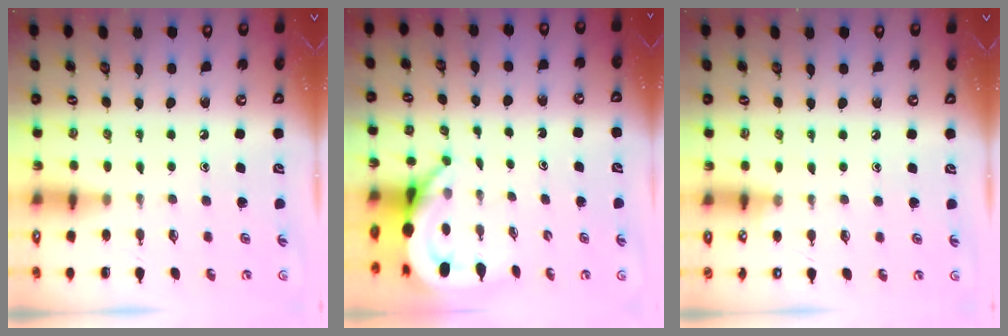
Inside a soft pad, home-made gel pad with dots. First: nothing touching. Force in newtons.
{"total": 5.6, "press": 5.6, "slide": 0.7}
{"total": 2.9, "press": 2.9, "slide": 0.4}